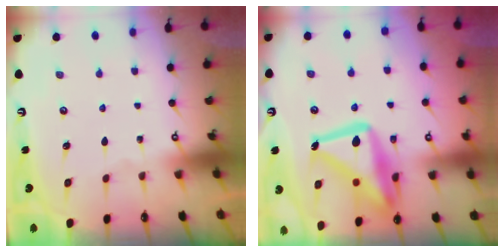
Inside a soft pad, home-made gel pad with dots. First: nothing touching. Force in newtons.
{"total": 20.7, "press": 20.6, "slide": 1.9}